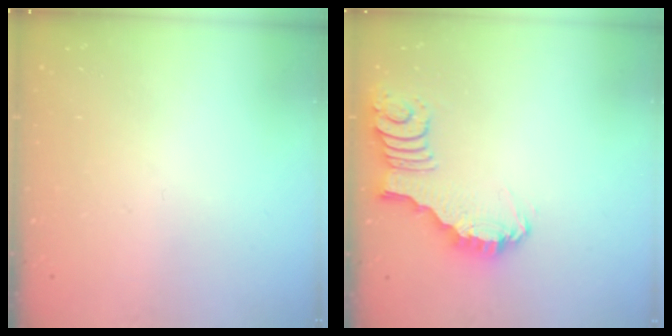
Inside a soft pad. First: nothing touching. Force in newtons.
{"total": 2.3, "press": 2.3, "slide": 0.3}